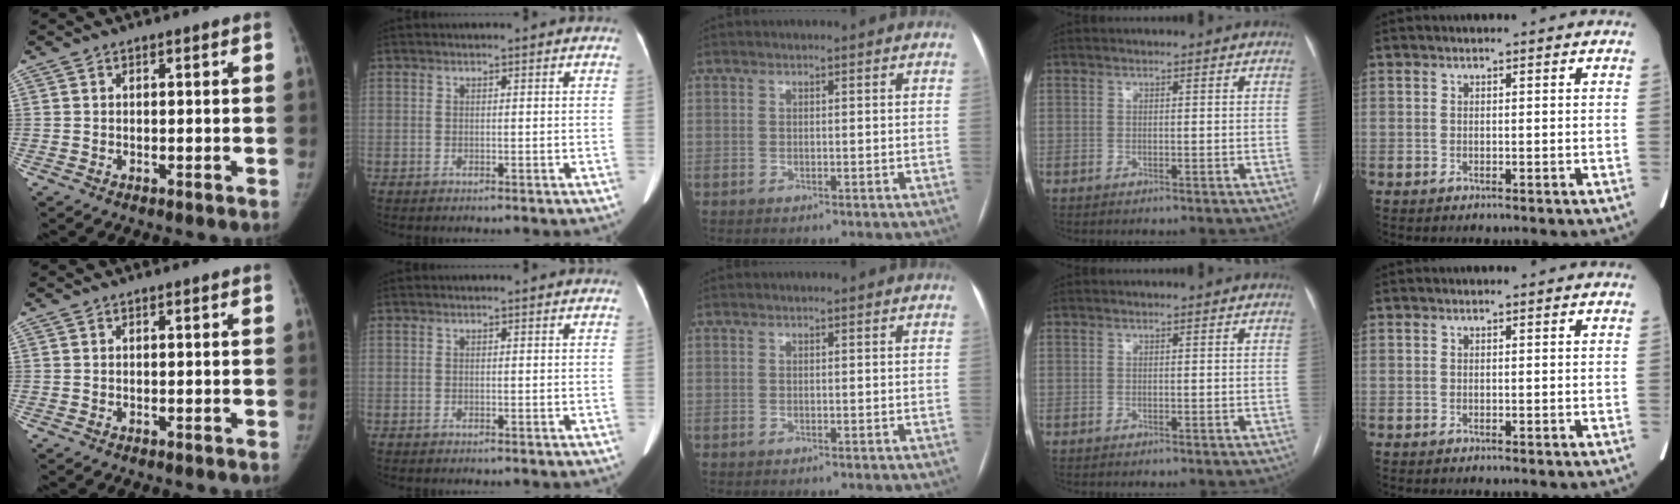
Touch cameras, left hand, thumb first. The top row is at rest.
{}